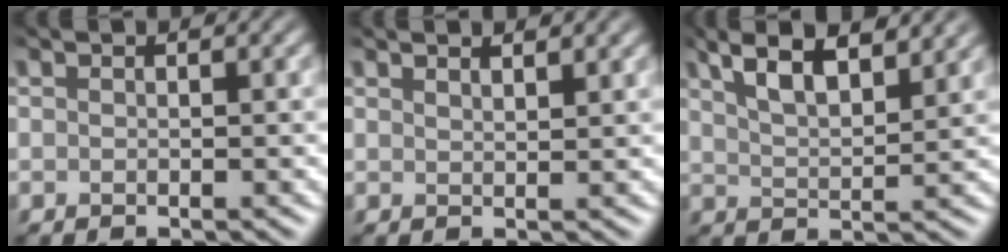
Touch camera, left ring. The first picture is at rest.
{"total": 1.3, "force": [1.2, -0.1, 0.5], "torque": [-0.010, -0.001, 0.025]}
{"total": 5.6, "force": [4.0, 1.6, 3.6], "torque": [-0.063, 0.019, 0.064]}